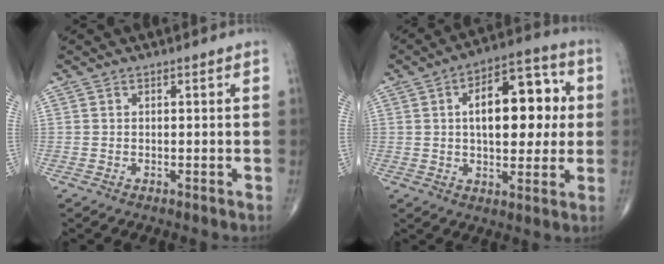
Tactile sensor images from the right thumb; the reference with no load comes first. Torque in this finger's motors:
{"motor_torque": [0.71, 3.75, 1.35, 0.22, 0.42]}